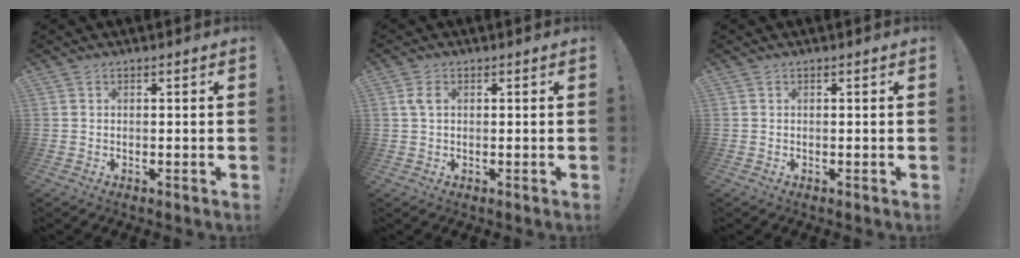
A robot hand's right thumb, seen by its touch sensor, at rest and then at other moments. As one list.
[{"total": 3.1, "force": [0.9, 2.0, 2.2], "torque": [-0.039, 0.006, 0.015]}, {"total": 0.0}]